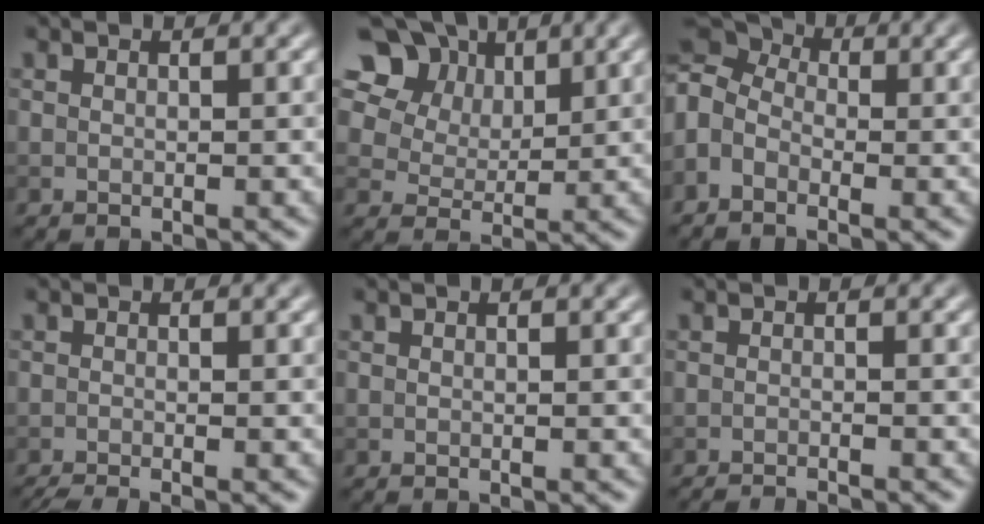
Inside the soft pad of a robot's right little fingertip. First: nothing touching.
{"total": 14.3, "force": [7.7, 10.1, 6.7], "torque": [-0.163, 0.033, 0.148]}
{"total": 5.7, "force": [-0.1, 4.2, 3.8], "torque": [-0.087, 0.028, -0.016]}
{"total": 2.5, "force": [-1.9, 0.4, 1.6], "torque": [-0.019, -0.009, -0.040]}
{"total": 0.0}
{"total": 2.9, "force": [-2.6, 0.4, 1.1], "torque": [-0.011, -0.006, -0.043]}